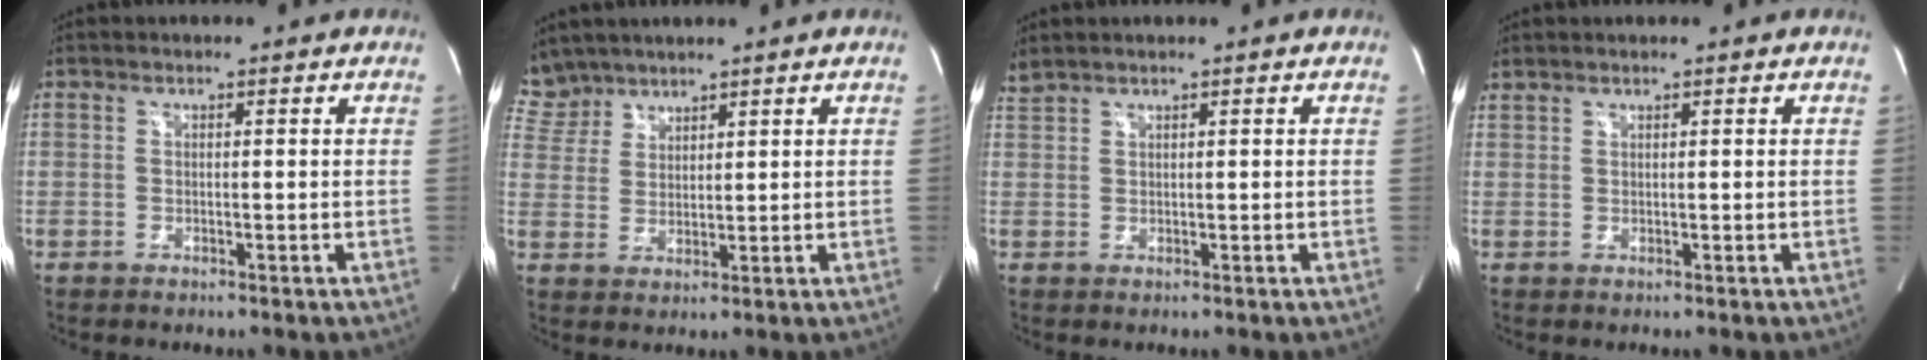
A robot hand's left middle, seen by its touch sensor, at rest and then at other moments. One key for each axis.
{"total": 5.4, "fx": 5.1, "fy": 1.8, "fz": -0.3, "tx": 0.000, "ty": 0.009, "tz": 0.113}
{"total": 1.6, "fx": 1.5, "fy": -0.3, "fz": 0.4, "tx": -0.017, "ty": 0.019, "tz": 0.039}
{"total": 1.1, "fx": 1.1, "fy": -0.1, "fz": 0.2, "tx": -0.015, "ty": 0.012, "tz": 0.030}